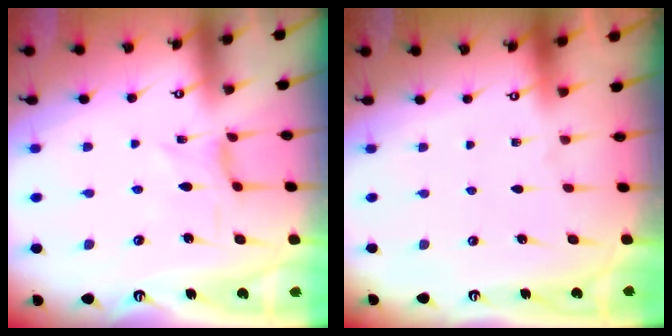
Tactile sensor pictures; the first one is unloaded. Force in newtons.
{"total": 0.0}